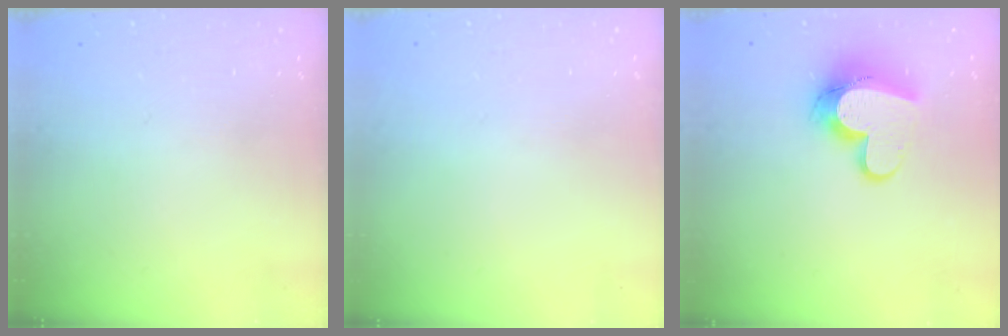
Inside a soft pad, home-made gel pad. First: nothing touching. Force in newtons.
{"total": 0.8, "press": 0.8, "slide": 0.1}
{"total": 12.7, "press": 12.7, "slide": 1.4}